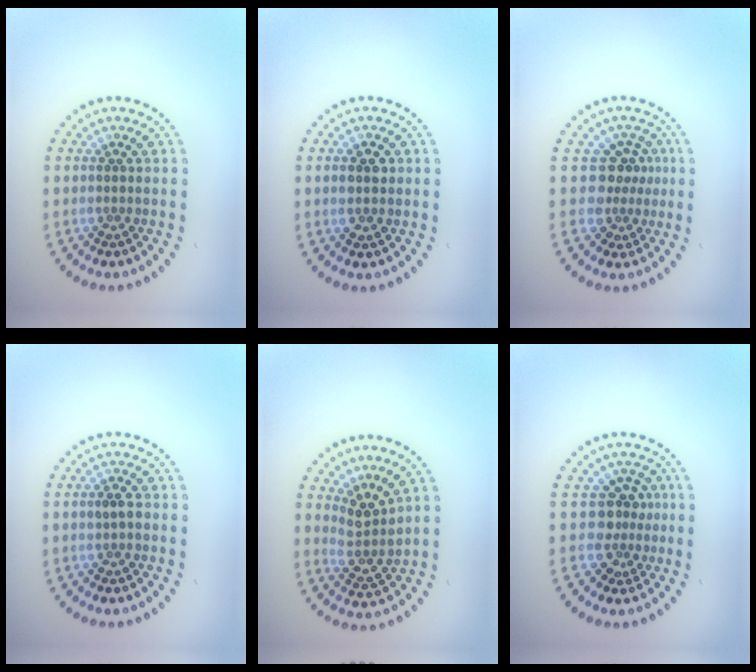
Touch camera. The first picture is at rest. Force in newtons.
{"total": 1.8, "press": 1.8, "slide": 0.2}
{"total": 2.9, "press": 2.1, "slide": 2.0}
{"total": 1.3, "press": 1.3, "slide": 0.1}
{"total": 2.8, "press": 2.1, "slide": 1.9}
{"total": 2.7, "press": 2.0, "slide": 1.9}